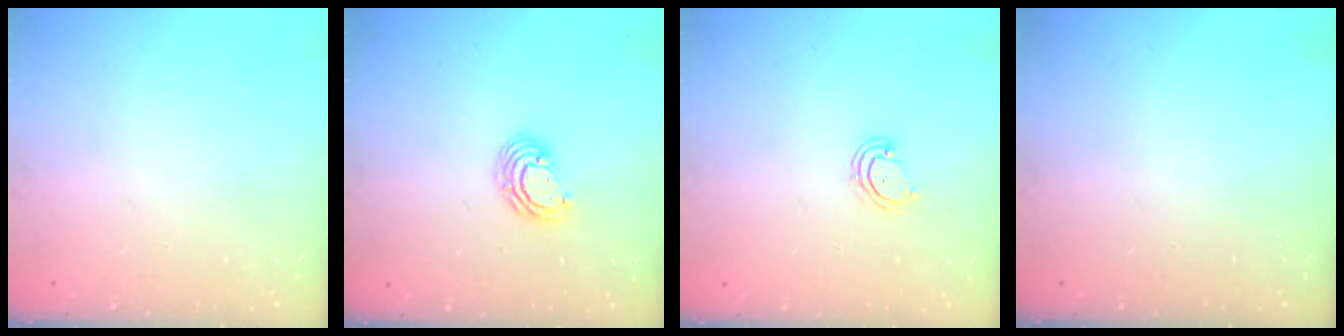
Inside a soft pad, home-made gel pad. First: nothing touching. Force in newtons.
{"total": 5.4, "press": 5.4, "slide": 0.2}
{"total": 4.1, "press": 4.1, "slide": 0.3}
{"total": 0.0}